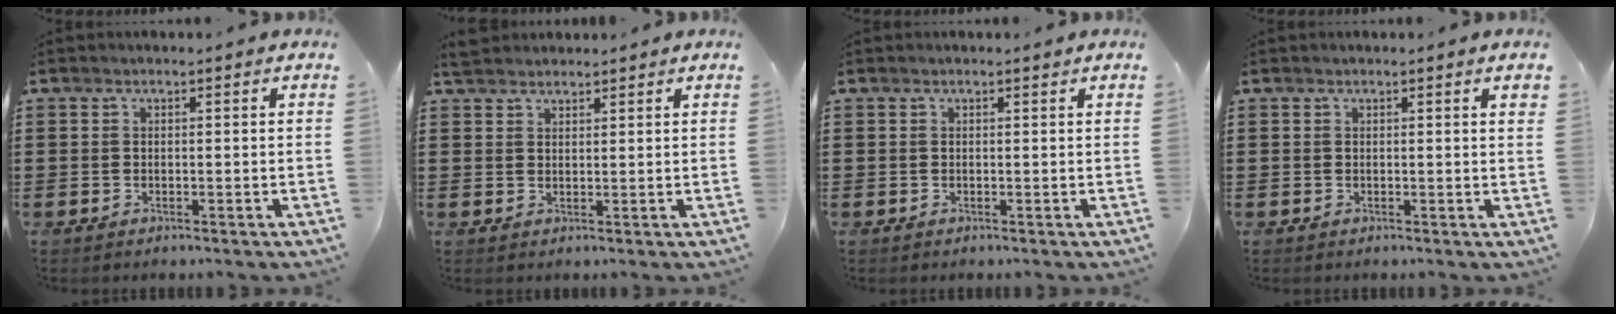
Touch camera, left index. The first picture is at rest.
{"total": 2.2, "force": [2.1, 0.6, 0.2], "torque": [-0.009, 0.002, 0.042]}
{"total": 0.0}
{"total": 1.0, "force": [0.5, 0.0, 0.9], "torque": [-0.018, 0.001, 0.008]}